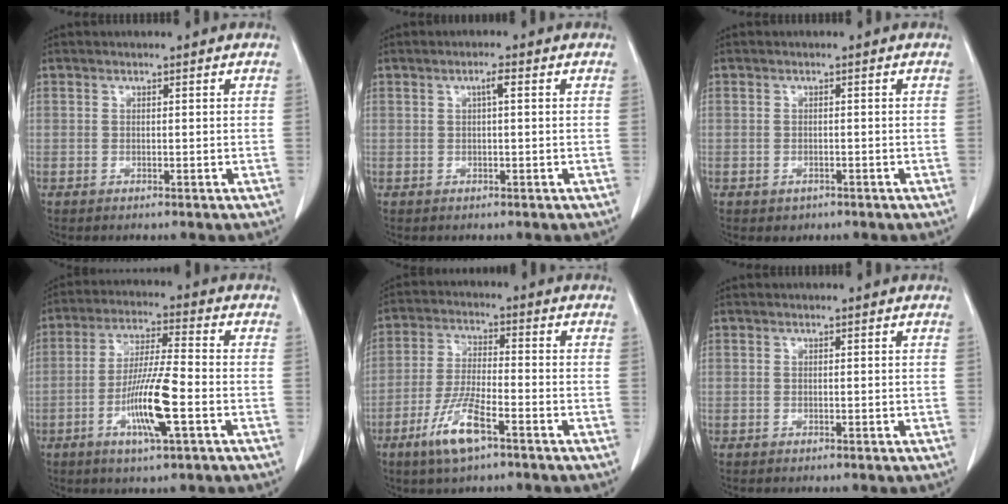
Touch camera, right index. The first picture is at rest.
{"total": 1.5, "force": [0.5, 0.1, 1.5], "torque": [-0.023, 0.005, 0.007]}
{"total": 1.0, "force": [-0.5, 0.8, 0.3], "torque": [-0.006, 0.001, -0.002]}
{"total": 10.7, "force": [-3.5, 0.6, 10.1], "torque": [-0.193, -0.010, -0.067]}
{"total": 8.3, "force": [-4.7, 1.6, 6.7], "torque": [-0.139, -0.012, -0.089]}
{"total": 0.0}